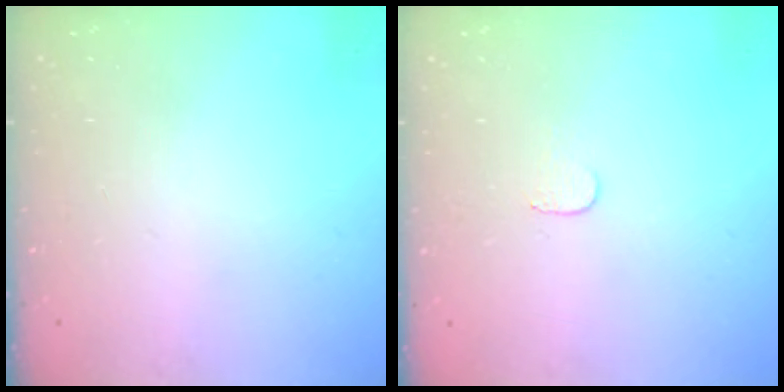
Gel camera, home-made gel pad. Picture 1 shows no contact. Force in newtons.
{"total": 3.4, "press": 3.4, "slide": 0.2}